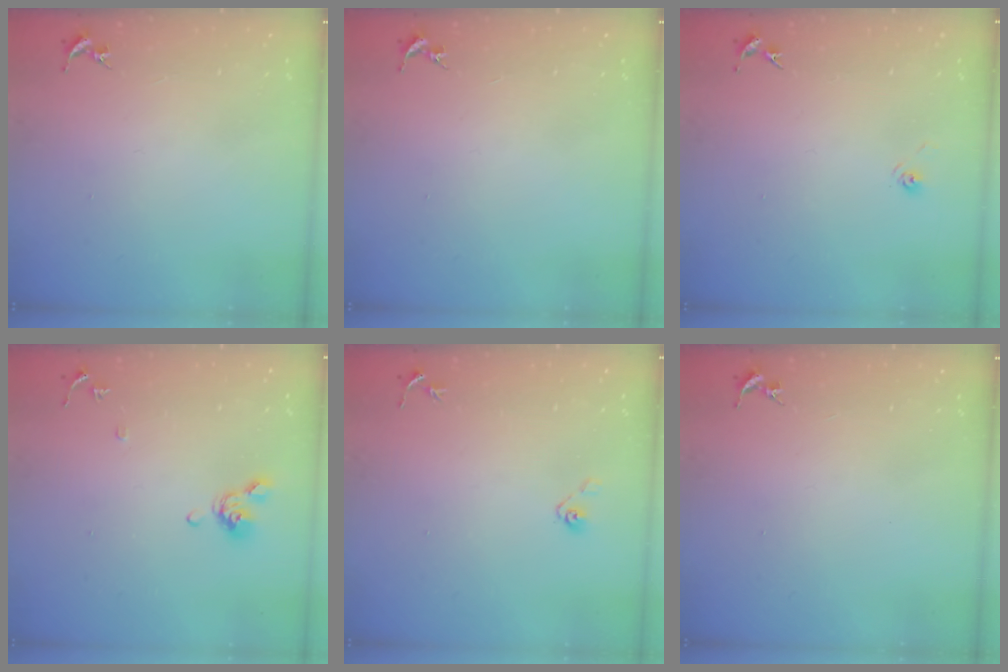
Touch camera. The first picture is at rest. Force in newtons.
{"total": 0.0}
{"total": 3.1, "press": 2.6, "slide": 1.8}
{"total": 8.5, "press": 8.4, "slide": 1.4}
{"total": 3.9, "press": 3.3, "slide": 2.1}
{"total": 0.0}